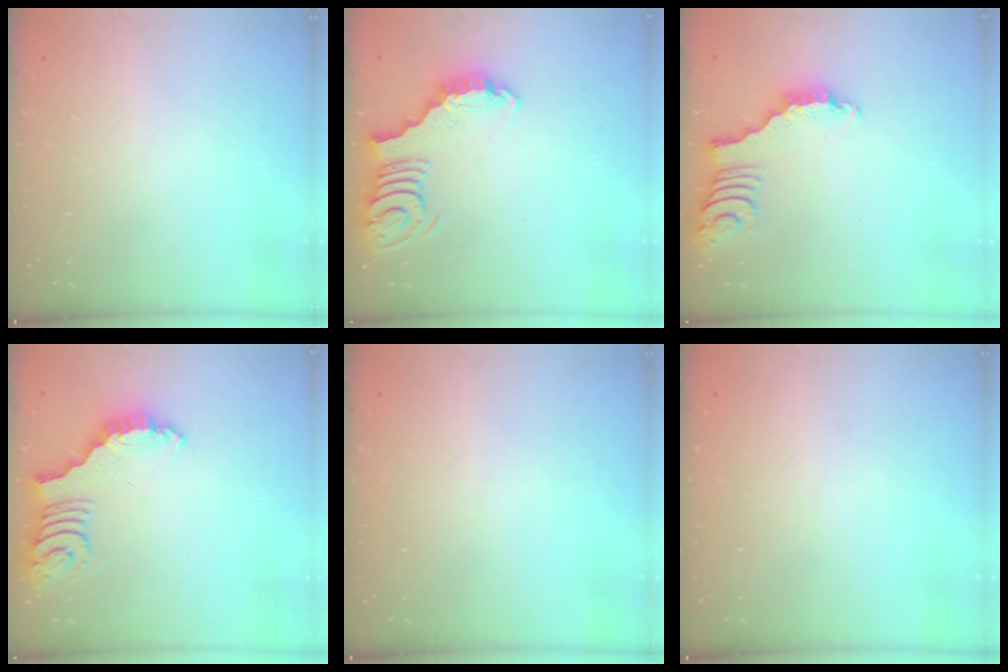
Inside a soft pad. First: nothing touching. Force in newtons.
{"total": 3.8, "press": 3.7, "slide": 0.5}
{"total": 2.9, "press": 2.9, "slide": 0.4}
{"total": 2.6, "press": 2.6, "slide": 0.5}
{"total": 0.0}
{"total": 0.0}